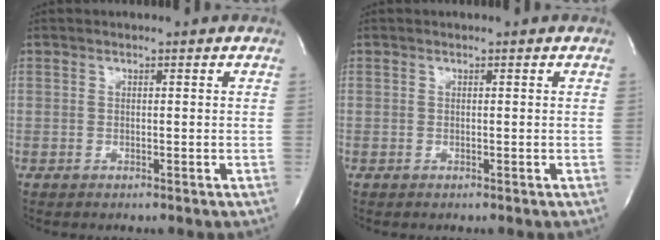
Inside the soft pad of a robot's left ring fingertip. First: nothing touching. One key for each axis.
{"total": 0.0}